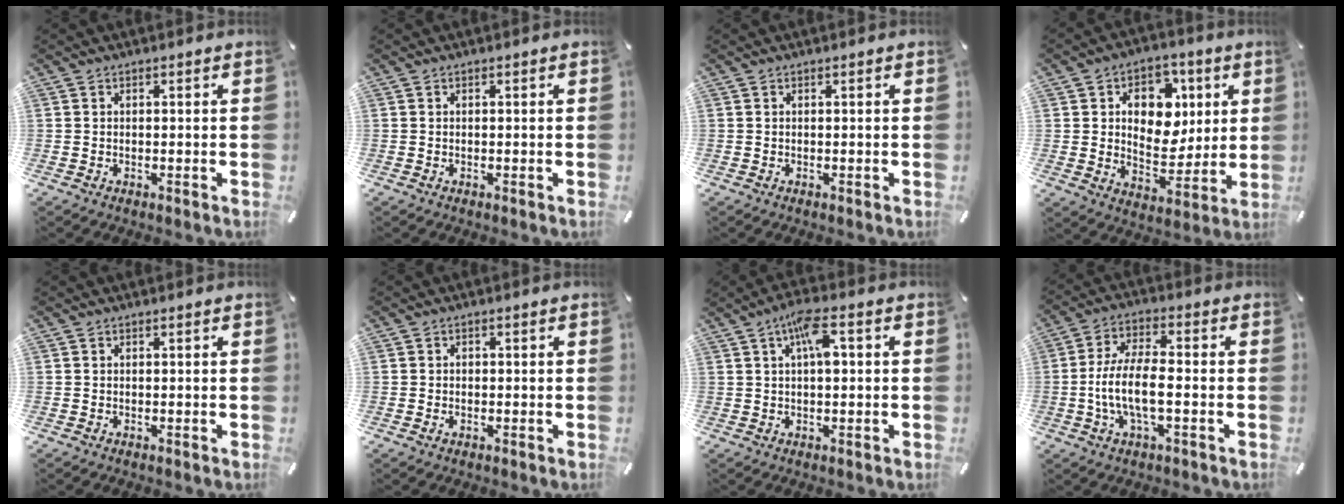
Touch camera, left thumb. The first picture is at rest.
{"total": 0.0}
{"total": 0.0}
{"total": 12.6, "force": [3.3, 9.9, 7.1], "torque": [-0.090, -0.010, 0.060]}
{"total": 0.0}
{"total": 1.1, "force": [-0.3, 0.8, 0.7], "torque": [-0.008, -0.001, -0.008]}
{"total": 7.0, "force": [1.7, 2.6, 6.2], "torque": [-0.107, 0.005, 0.024]}
{"total": 10.4, "force": [-2.1, 3.8, 9.5], "torque": [-0.190, -0.002, -0.038]}